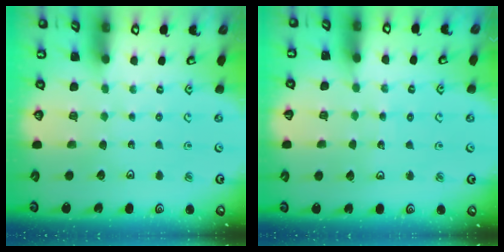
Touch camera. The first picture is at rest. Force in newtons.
{"total": 5.5, "press": 5.5, "slide": 0.8}